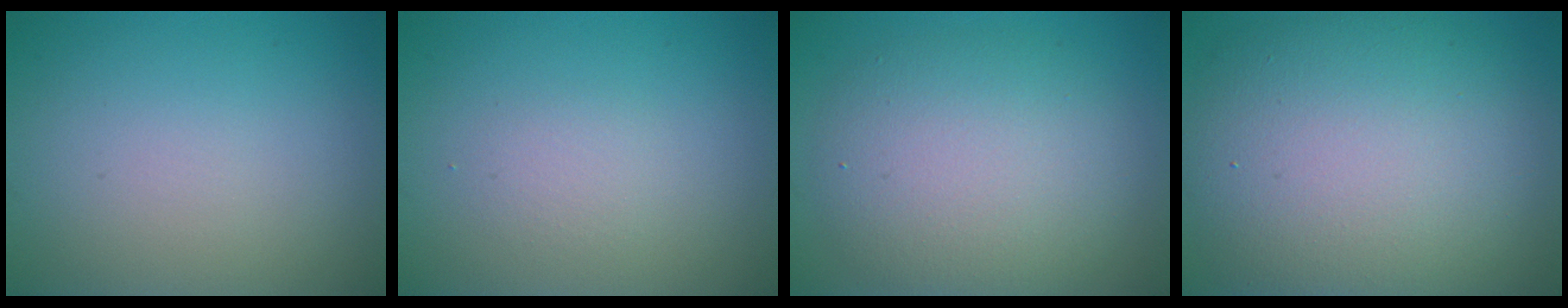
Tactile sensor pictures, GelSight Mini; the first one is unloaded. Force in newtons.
{"total": 1.2, "press": 1.2, "slide": 0.0}
{"total": 6.5, "press": 6.5, "slide": 0.6}
{"total": 12.9, "press": 12.9, "slide": 1.0}